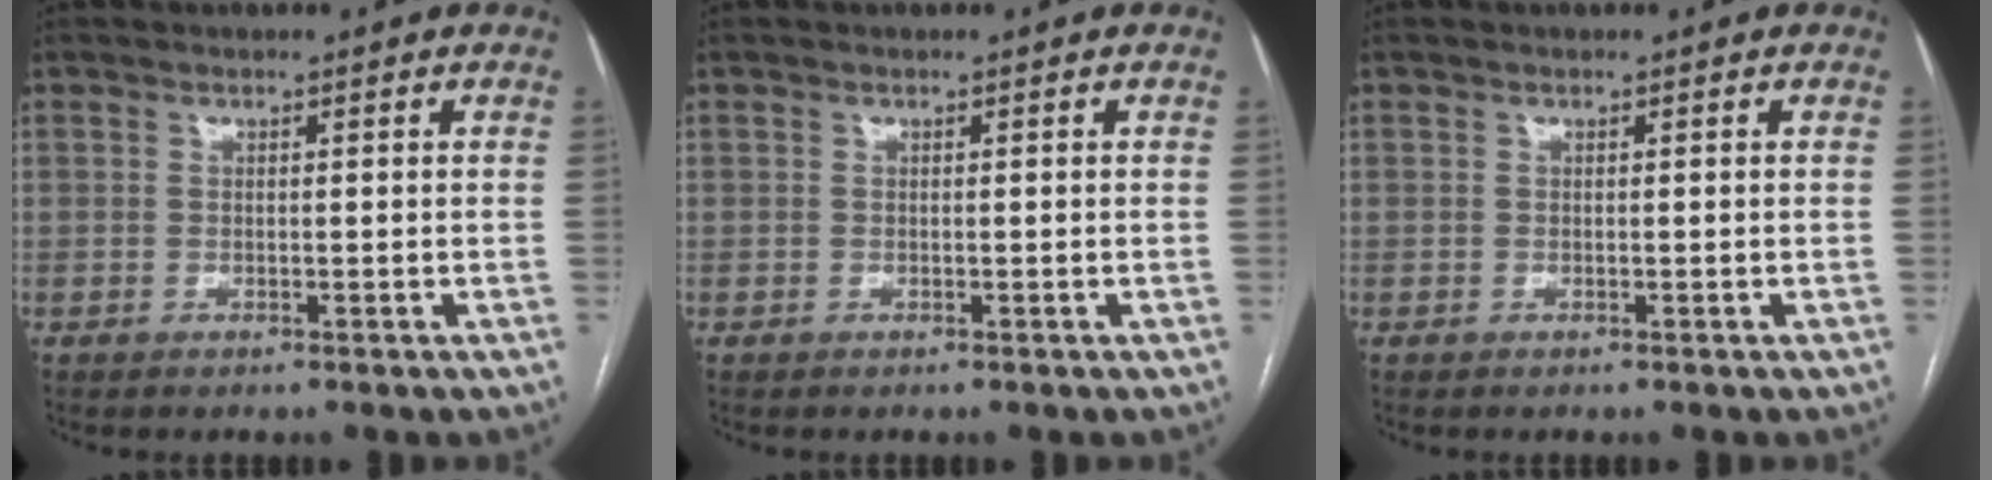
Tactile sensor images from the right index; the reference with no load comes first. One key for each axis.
{"total": 0.0}
{"total": 0.0}